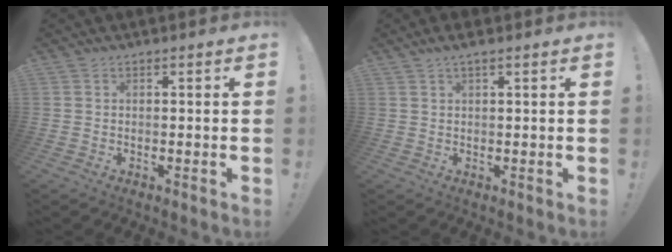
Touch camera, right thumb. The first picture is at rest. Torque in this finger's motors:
{"motor_torque": [0.00, 0.00, 0.21, -0.01, 0.00]}